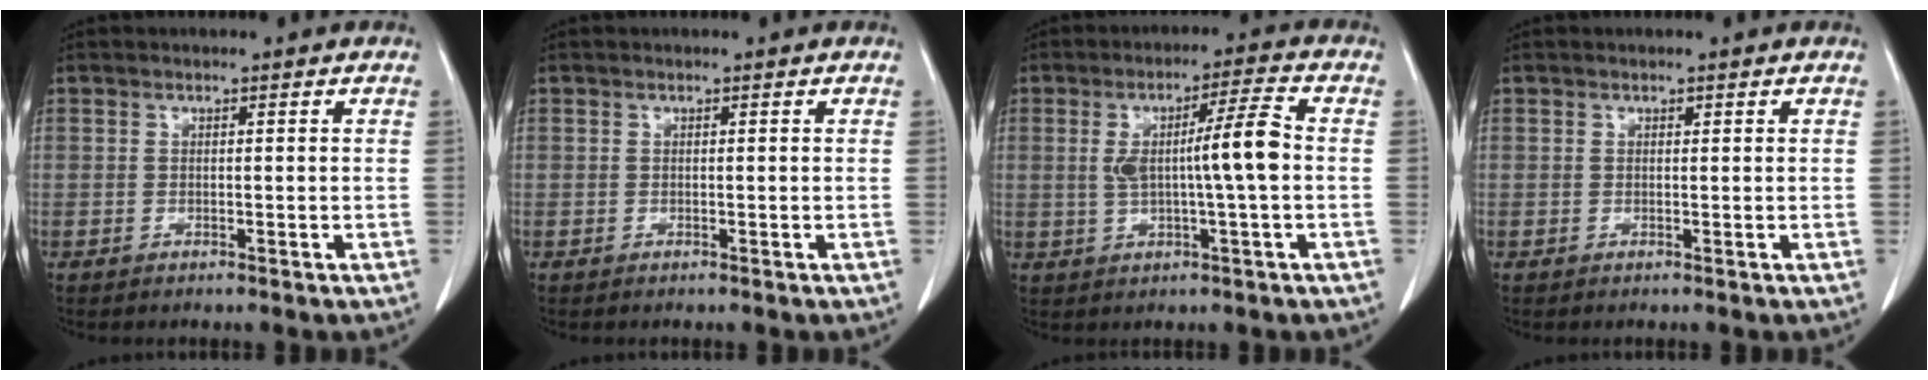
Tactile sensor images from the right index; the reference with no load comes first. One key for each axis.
{"total": 0.0}
{"total": 8.2, "fx": 0.1, "fy": 0.1, "fz": 8.2, "tx": -0.141, "ty": 0.011, "tz": 0.001}
{"total": 0.0}